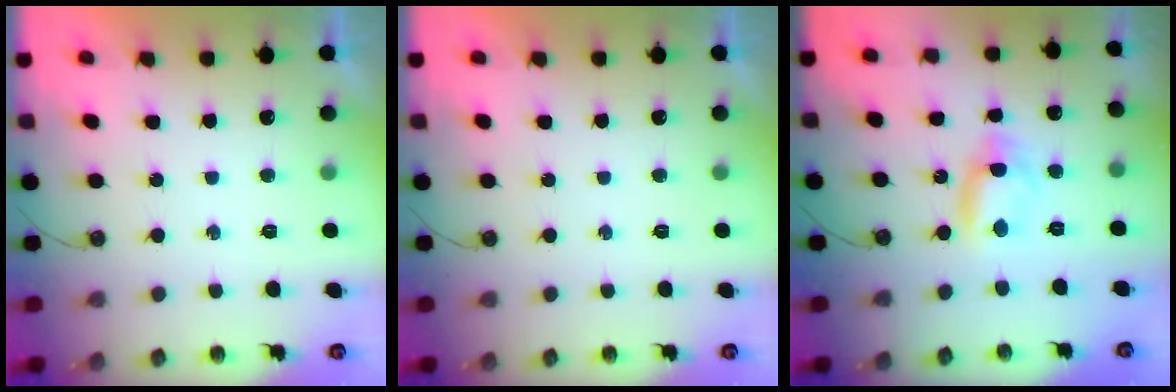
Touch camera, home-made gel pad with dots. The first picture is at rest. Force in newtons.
{"total": 0.0}
{"total": 6.6, "press": 5.8, "slide": 3.2}